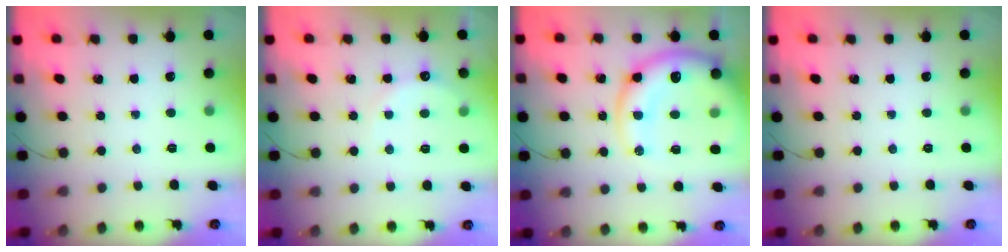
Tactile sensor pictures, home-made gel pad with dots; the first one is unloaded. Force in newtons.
{"total": 6.0, "press": 5.9, "slide": 1.3}
{"total": 17.5, "press": 16.9, "slide": 4.5}
{"total": 0.0}